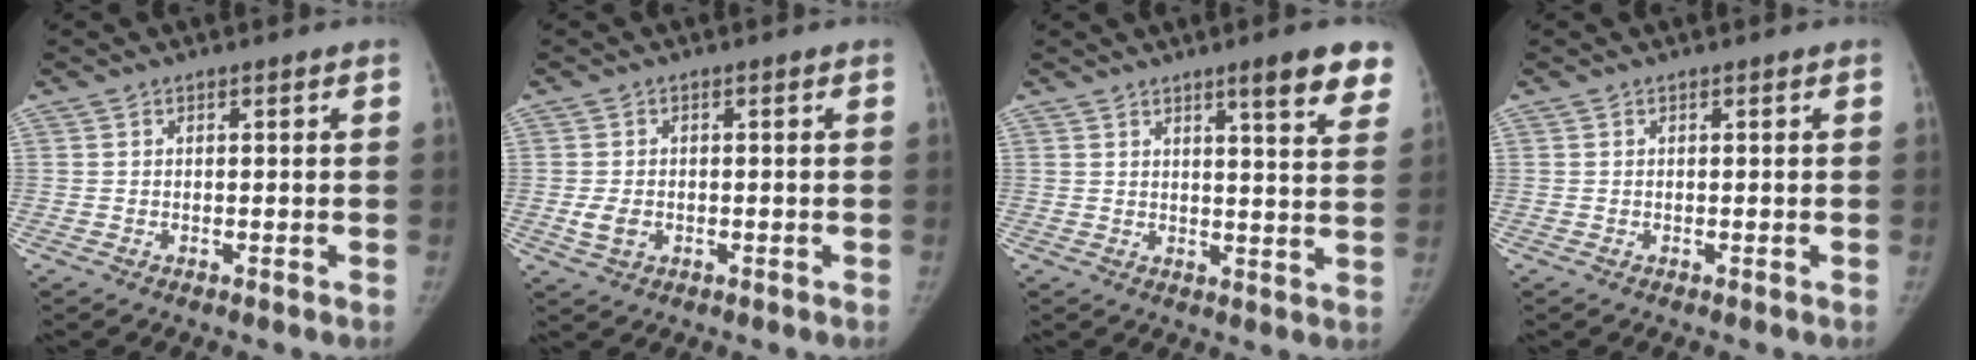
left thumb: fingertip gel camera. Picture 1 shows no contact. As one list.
[{"total": 3.2, "force": [-0.8, 2.3, 2.0], "torque": [-0.036, 0.000, -0.009]}, {"total": 9.8, "force": [6.5, 1.4, 7.1], "torque": [-0.071, -0.034, 0.078]}, {"total": 0.0}]